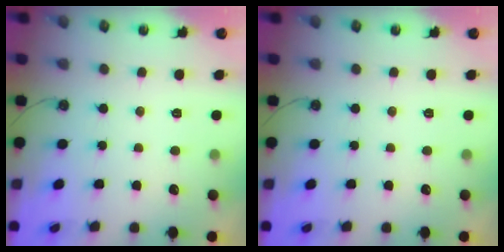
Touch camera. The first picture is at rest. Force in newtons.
{"total": 0.0}